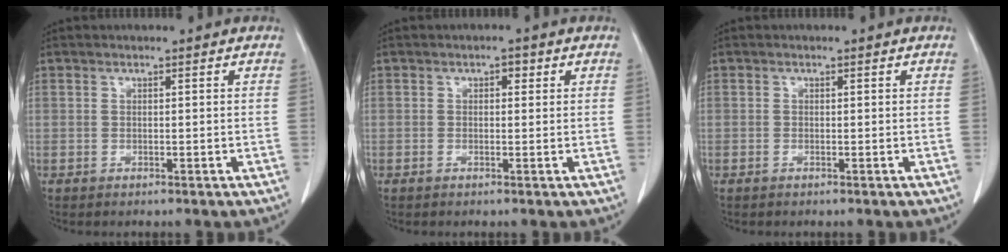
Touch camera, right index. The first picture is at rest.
{"total": 1.4, "force": [0.3, 0.8, 1.1], "torque": [-0.014, 0.010, 0.002]}
{"total": 0.0}